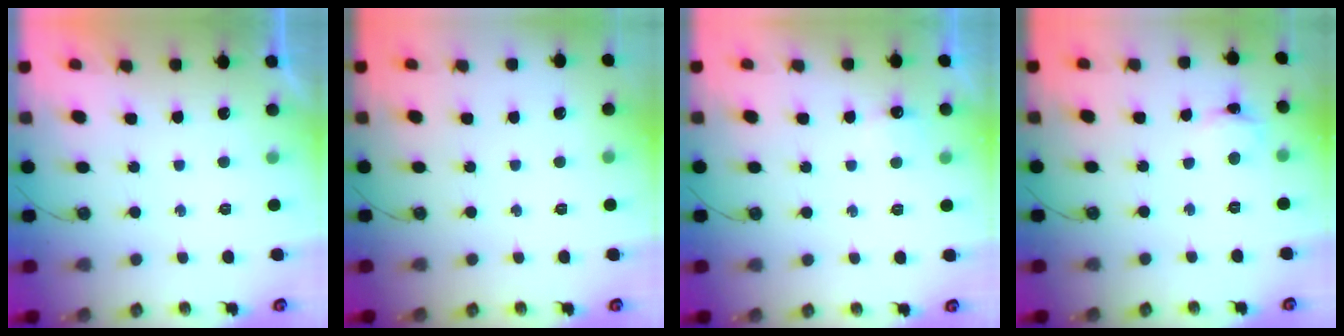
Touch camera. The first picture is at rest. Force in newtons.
{"total": 0.0}
{"total": 4.6, "press": 4.5, "slide": 0.7}
{"total": 2.9, "press": 2.9, "slide": 0.2}